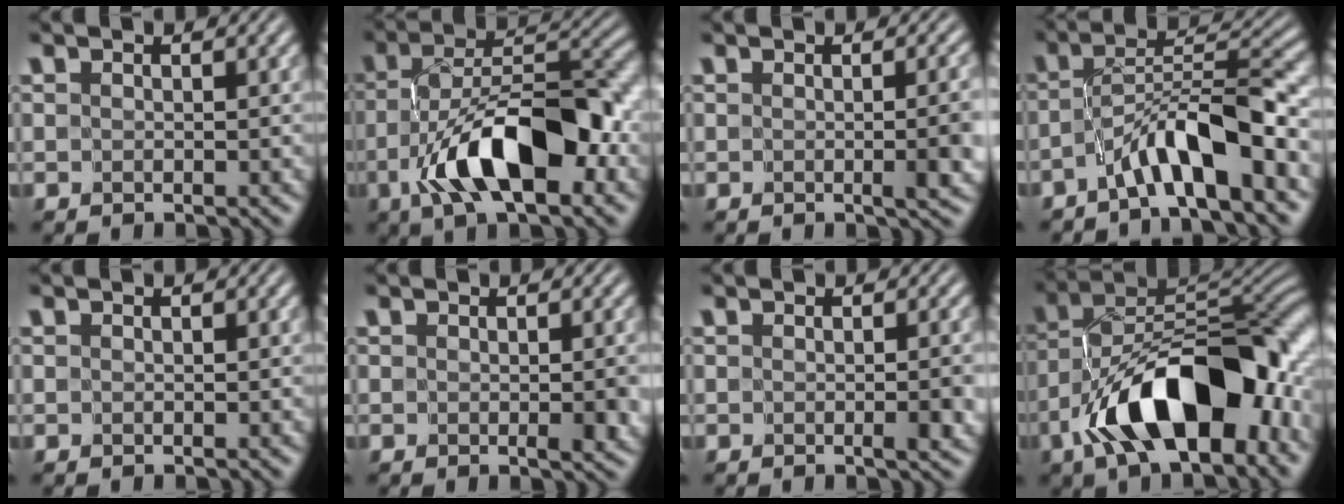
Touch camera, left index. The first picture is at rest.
{"total": 10.4, "force": [-4.1, 4.3, 8.5], "torque": [-0.150, 0.006, -0.071]}
{"total": 3.6, "force": [-0.4, 0.8, 3.5], "torque": [-0.036, -0.004, -0.003]}
{"total": 6.3, "force": [-3.7, 0.8, 5.1], "torque": [-0.089, 0.020, -0.062]}
{"total": 0.0}
{"total": 1.8, "force": [-0.3, 0.4, 1.8], "torque": [-0.023, -0.008, 0.000]}
{"total": 1.8, "force": [-0.5, 0.1, 1.7], "torque": [-0.024, -0.008, -0.004]}
{"total": 13.7, "force": [-6.4, 6.3, 10.3], "torque": [-0.152, 0.006, -0.109]}